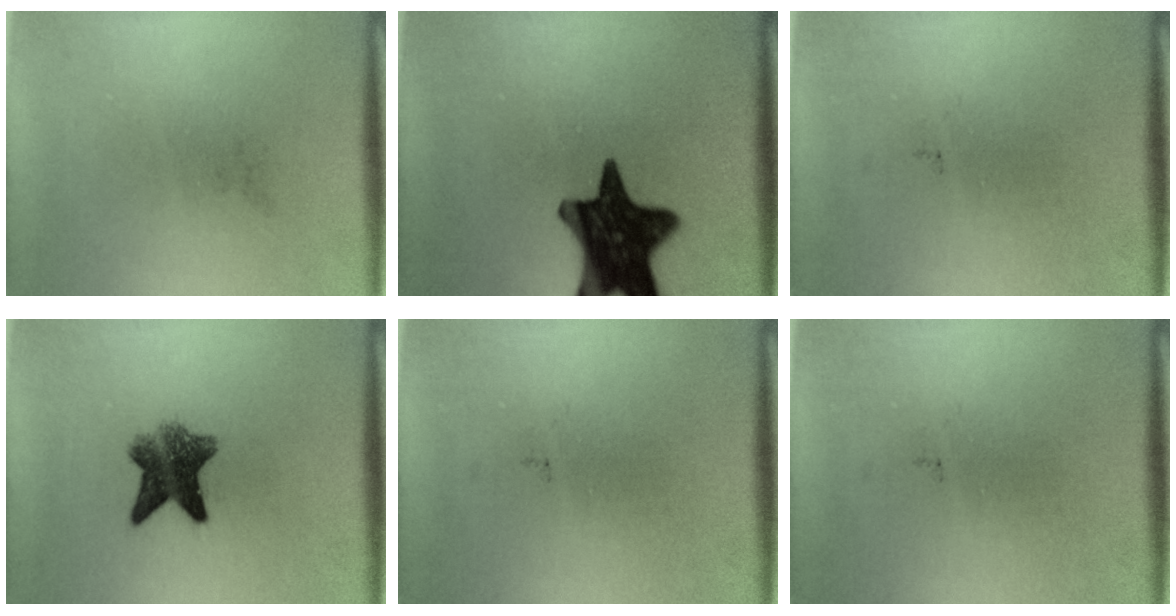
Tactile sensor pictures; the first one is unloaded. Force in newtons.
{"total": 15.6}
{"total": 0.0}
{"total": 6.9}
{"total": 0.0}
{"total": 0.0}